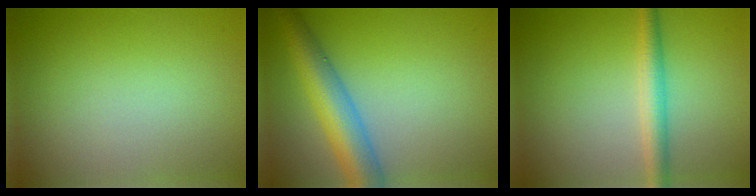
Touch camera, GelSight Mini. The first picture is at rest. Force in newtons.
{"total": 6.5, "press": 6.5, "slide": 0.2}
{"total": 2.7, "press": 2.7, "slide": 0.1}